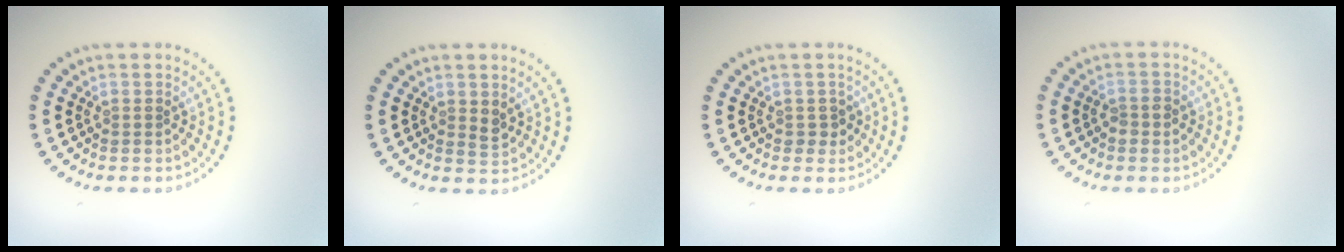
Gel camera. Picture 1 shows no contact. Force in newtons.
{"total": 1.1, "press": 1.0, "slide": 0.4}
{"total": 1.1, "press": 1.0, "slide": 0.6}
{"total": 1.4, "press": 1.4, "slide": 0.3}